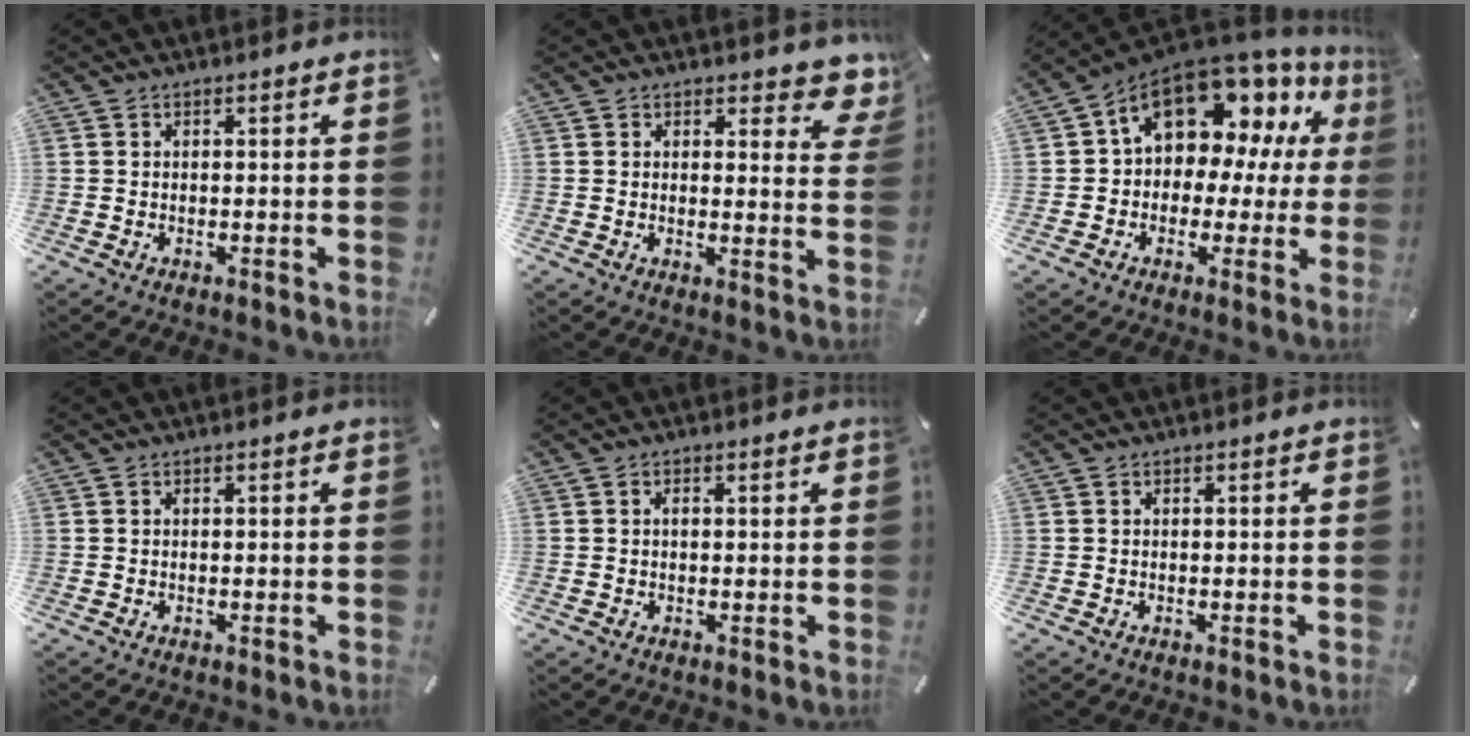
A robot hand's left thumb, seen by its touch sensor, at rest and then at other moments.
{"total": 5.3, "force": [3.7, 2.8, 2.5], "torque": [-0.009, -0.030, 0.060]}
{"total": 15.2, "force": [7.9, 9.8, 8.6], "torque": [-0.129, -0.060, 0.139]}
{"total": 0.0}
{"total": 0.8, "force": [0.2, 0.3, 0.7], "torque": [-0.015, 0.001, 0.003]}
{"total": 0.0}